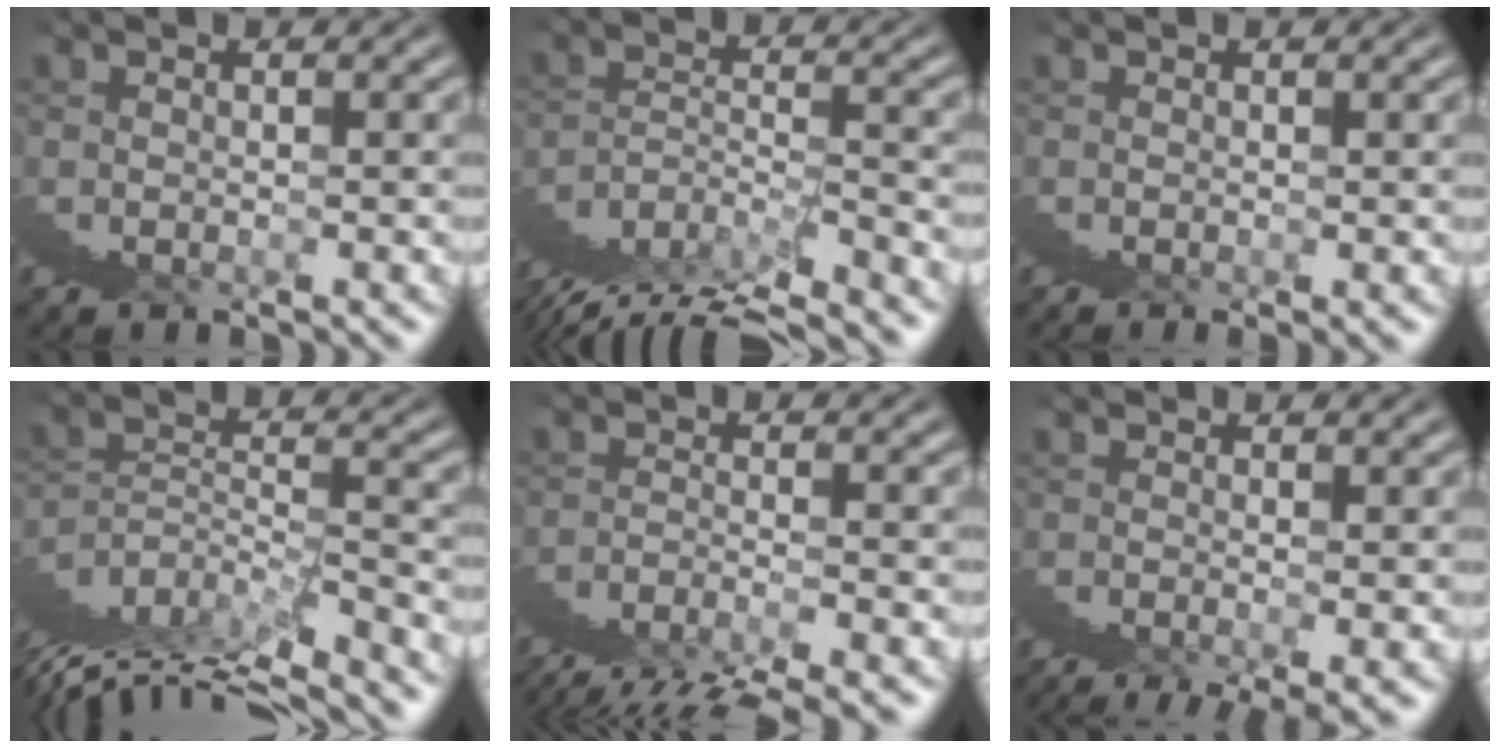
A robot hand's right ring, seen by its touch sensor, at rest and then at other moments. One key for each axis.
{"total": 2.6, "fx": -0.3, "fy": 1.5, "fz": 2.2, "tx": -0.025, "ty": 0.001, "tz": -0.015}
{"total": 0.8, "fx": 0.4, "fy": -0.4, "fz": 0.5, "tx": -0.001, "ty": 0.008, "tz": 0.006}
{"total": 2.8, "fx": 0.8, "fy": 0.4, "fz": 2.6, "tx": -0.010, "ty": 0.024, "tz": 0.000}
{"total": 1.2, "fx": 0.5, "fy": 0.4, "fz": 1.1, "tx": -0.001, "ty": 0.031, "tz": -0.009}
{"total": 1.5, "fx": 0.9, "fy": -0.7, "fz": 1.0, "tx": 0.000, "ty": 0.019, "tz": 0.008}